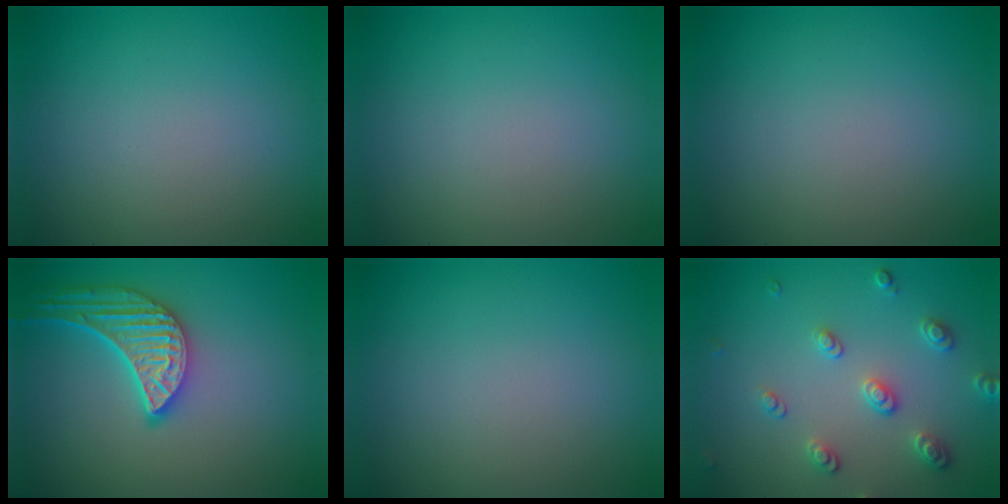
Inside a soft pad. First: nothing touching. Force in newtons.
{"total": 0.0}
{"total": 0.0}
{"total": 5.2, "press": 4.2, "slide": 3.0}
{"total": 0.0}
{"total": 2.6, "press": 2.6, "slide": 0.2}